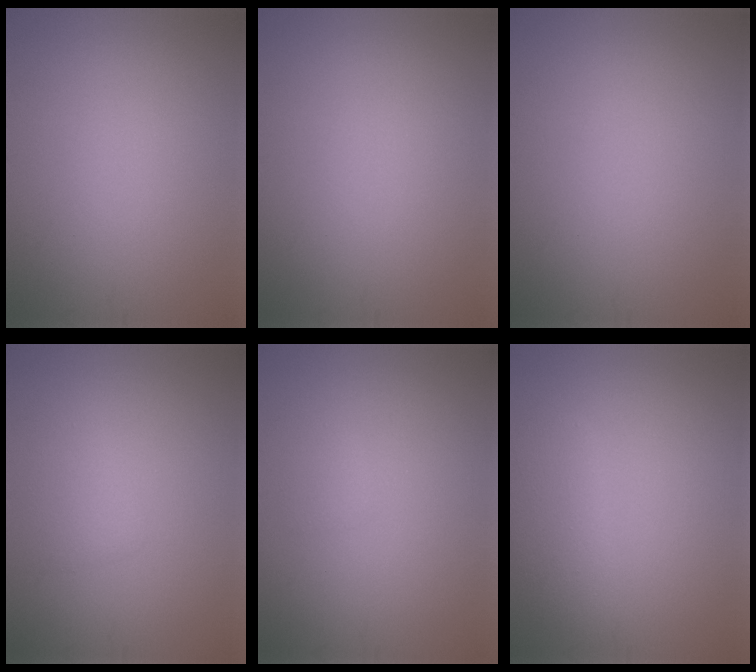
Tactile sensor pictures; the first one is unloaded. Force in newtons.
{"total": 0.0}
{"total": 0.0}
{"total": 1.9, "press": 1.9, "slide": 0.2}
{"total": 0.8, "press": 0.8, "slide": 0.0}
{"total": 2.7, "press": 2.7, "slide": 0.2}